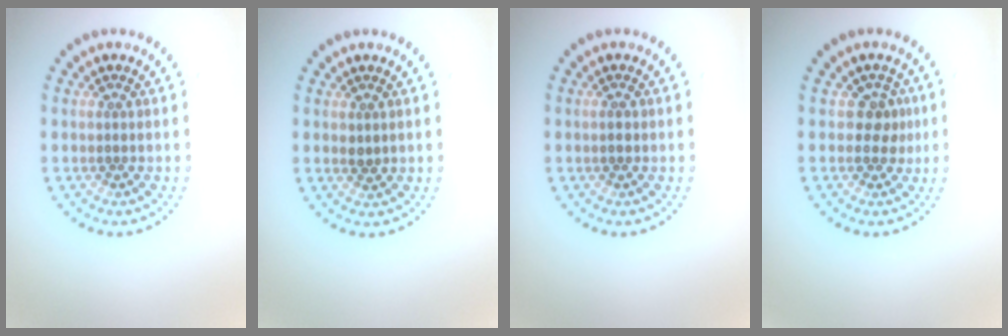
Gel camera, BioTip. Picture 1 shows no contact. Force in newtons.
{"total": 0.8, "press": 0.8, "slide": 0.2}
{"total": 0.9, "press": 0.9, "slide": 0.1}
{"total": 1.9, "press": 1.6, "slide": 1.1}